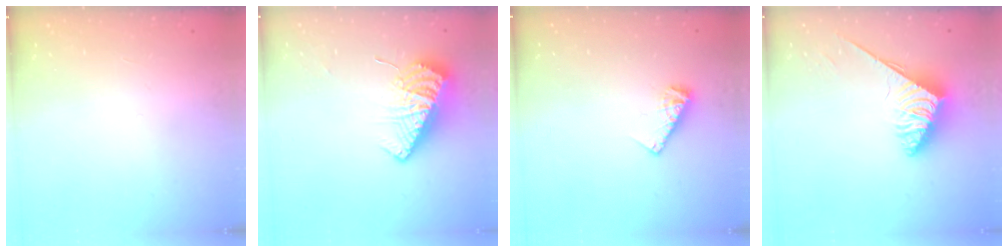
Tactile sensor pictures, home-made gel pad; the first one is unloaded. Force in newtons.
{"total": 11.9, "press": 11.9, "slide": 1.2}
{"total": 7.2, "press": 7.2, "slide": 0.6}
{"total": 3.6, "press": 3.5, "slide": 0.6}